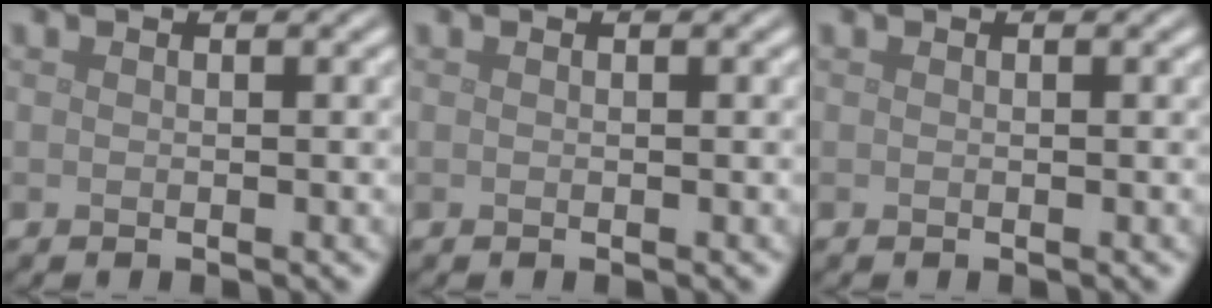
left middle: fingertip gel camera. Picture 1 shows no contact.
{"total": 0.0}
{"total": 0.0}